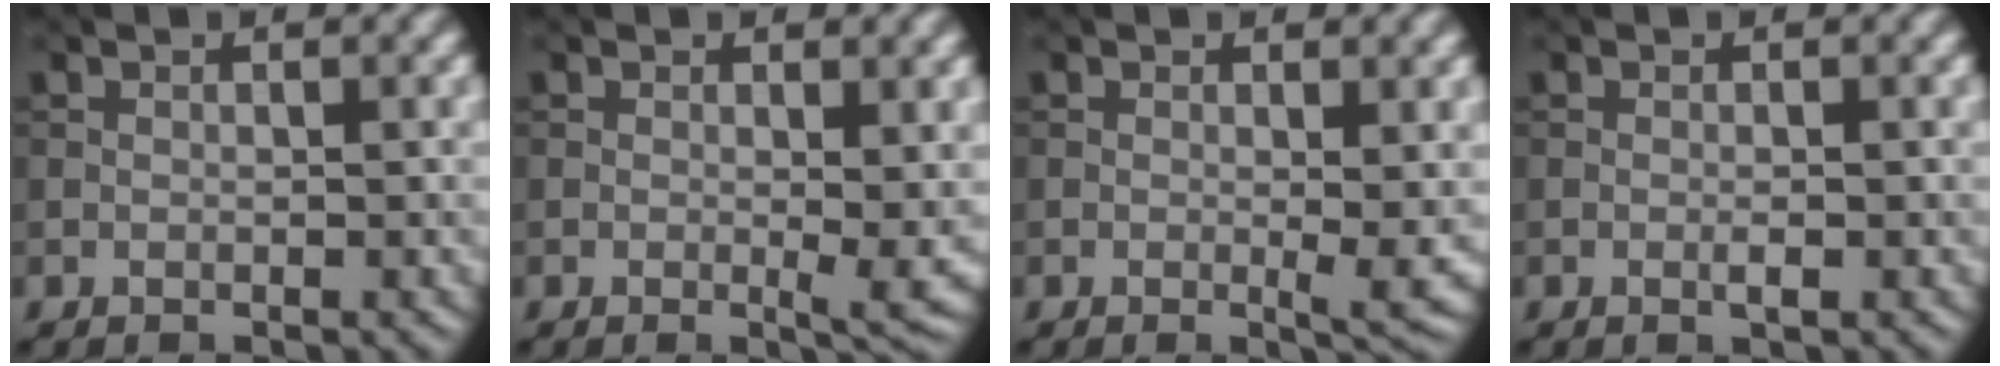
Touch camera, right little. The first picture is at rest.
{"total": 2.3, "force": [0.2, 0.4, 2.3], "torque": [-0.031, -0.011, 0.003]}
{"total": 2.2, "force": [0.1, 0.3, 2.1], "torque": [-0.029, -0.010, 0.001]}
{"total": 0.8, "force": [-0.2, 0.2, 0.8], "torque": [-0.015, -0.002, -0.004]}